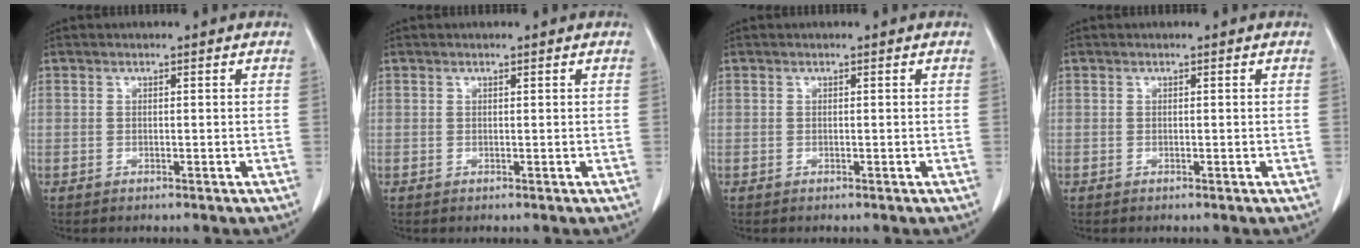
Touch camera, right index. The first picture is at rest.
{"total": 0.0}
{"total": 0.0}
{"total": 0.0}